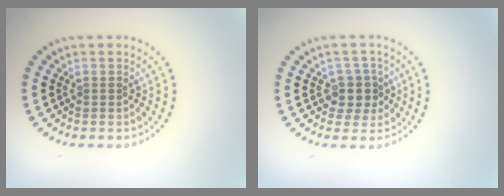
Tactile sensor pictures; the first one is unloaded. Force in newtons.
{"total": 2.5, "press": 2.2, "slide": 1.2}